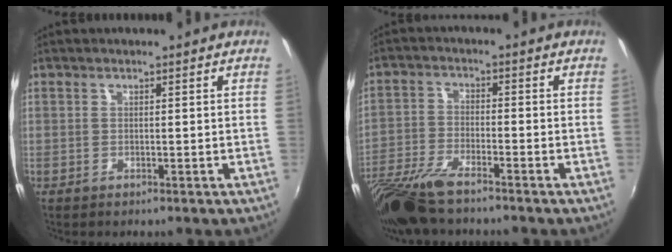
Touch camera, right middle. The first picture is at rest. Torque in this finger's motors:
{"motor_torque": [1.01, -1.12, 0.47, 0.14]}